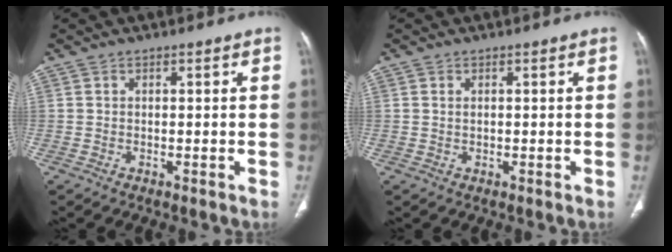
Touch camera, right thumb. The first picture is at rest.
{"total": 0.9, "force": [0.3, 0.4, 0.7], "torque": [-0.016, 0.002, 0.008]}